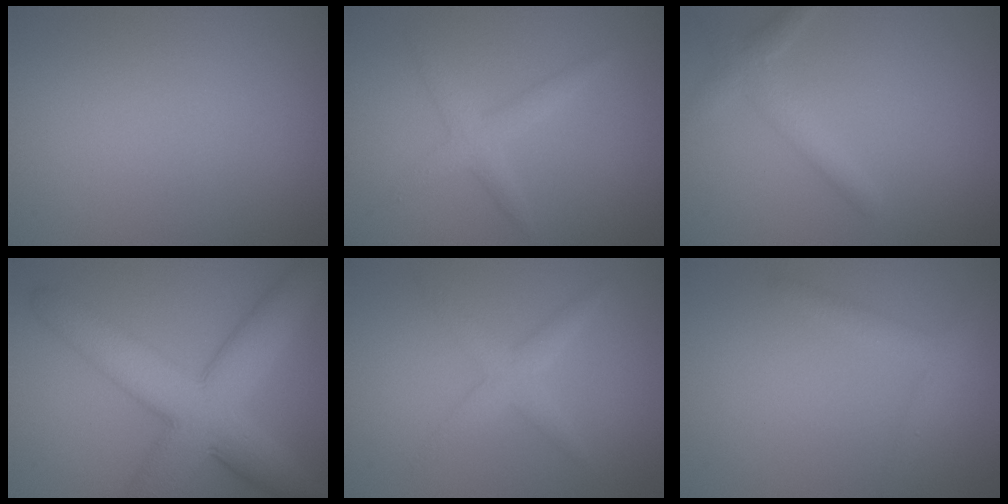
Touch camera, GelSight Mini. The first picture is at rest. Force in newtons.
{"total": 2.1, "press": 2.1, "slide": 0.1}
{"total": 2.3, "press": 2.3, "slide": 0.0}
{"total": 10.0, "press": 10.0, "slide": 0.3}
{"total": 2.3, "press": 2.3, "slide": 0.1}
{"total": 2.1, "press": 2.1, "slide": 0.1}